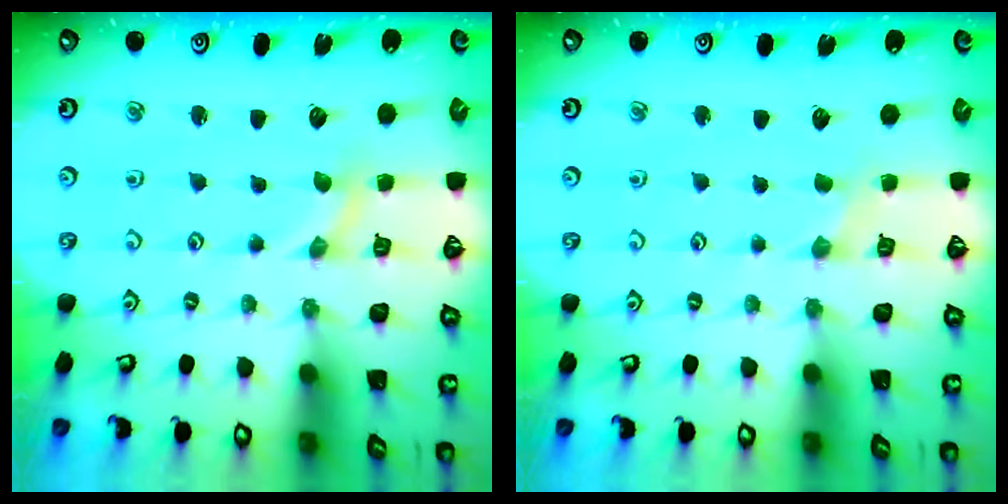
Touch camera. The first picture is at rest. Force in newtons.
{"total": 0.0}